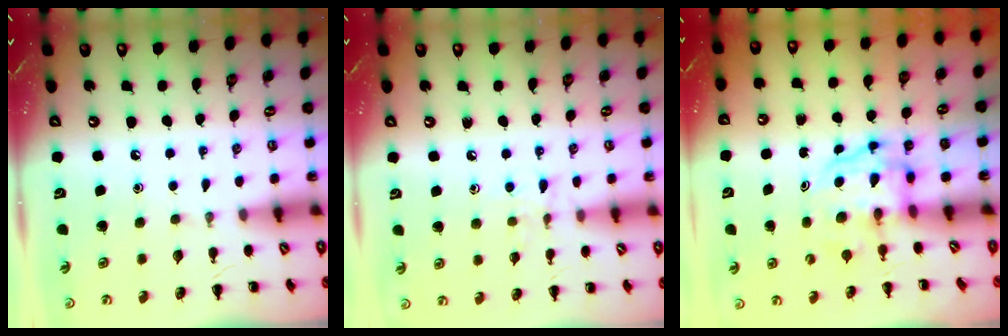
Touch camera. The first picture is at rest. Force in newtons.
{"total": 6.8, "press": 6.5, "slide": 1.8}
{"total": 3.9, "press": 3.8, "slide": 0.6}